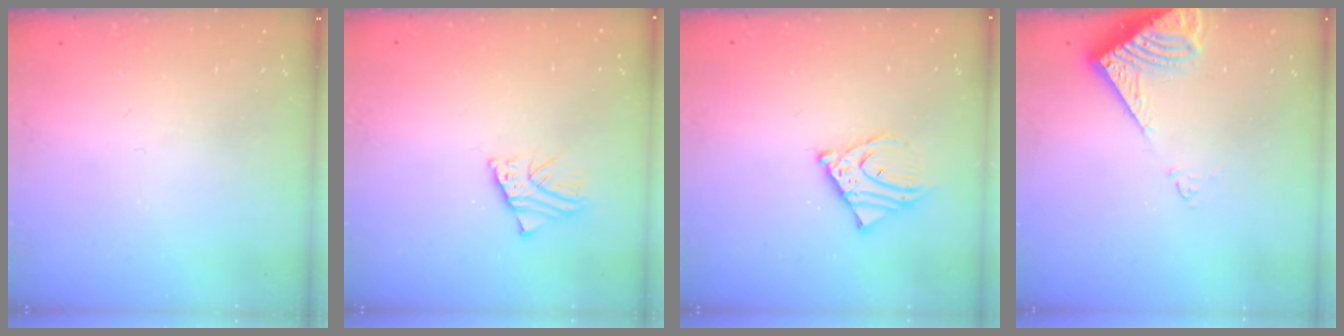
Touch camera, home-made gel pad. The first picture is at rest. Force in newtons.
{"total": 2.5, "press": 2.5, "slide": 0.3}
{"total": 7.0, "press": 6.9, "slide": 0.9}
{"total": 8.8, "press": 8.8, "slide": 0.9}